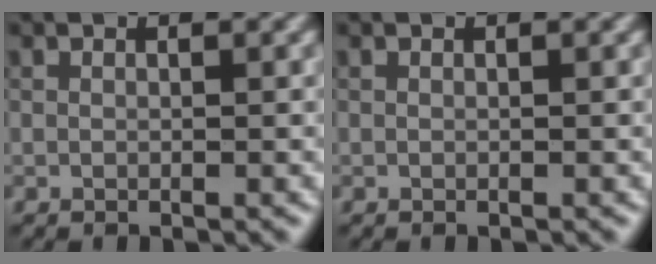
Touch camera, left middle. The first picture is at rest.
{"total": 0.0}